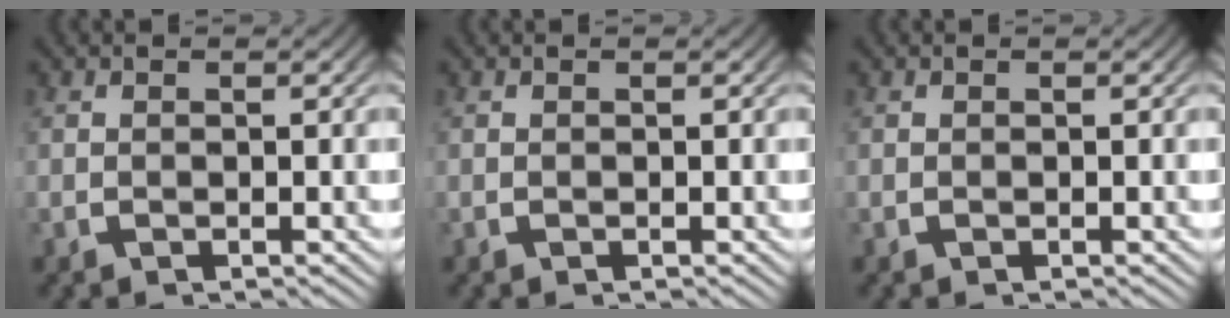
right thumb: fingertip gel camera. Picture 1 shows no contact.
{"total": 0.0}
{"total": 0.0}